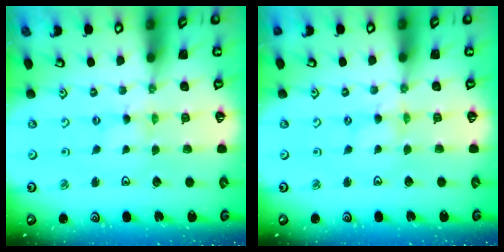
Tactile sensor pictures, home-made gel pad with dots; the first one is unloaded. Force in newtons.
{"total": 1.5, "press": 1.5, "slide": 0.2}